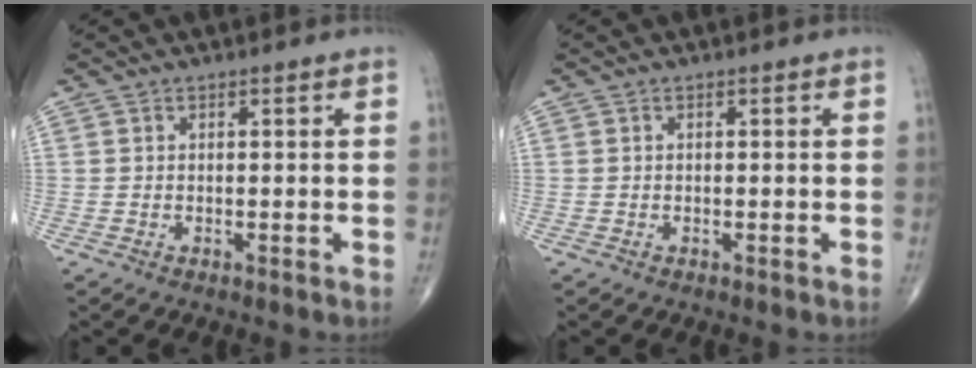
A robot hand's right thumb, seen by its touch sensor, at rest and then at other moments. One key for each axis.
{"total": 0.0}